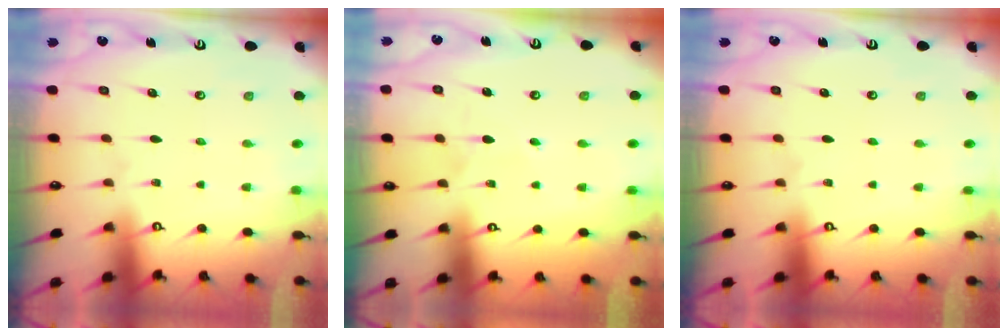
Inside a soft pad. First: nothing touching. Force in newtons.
{"total": 4.7, "press": 4.7, "slide": 0.5}
{"total": 0.0}